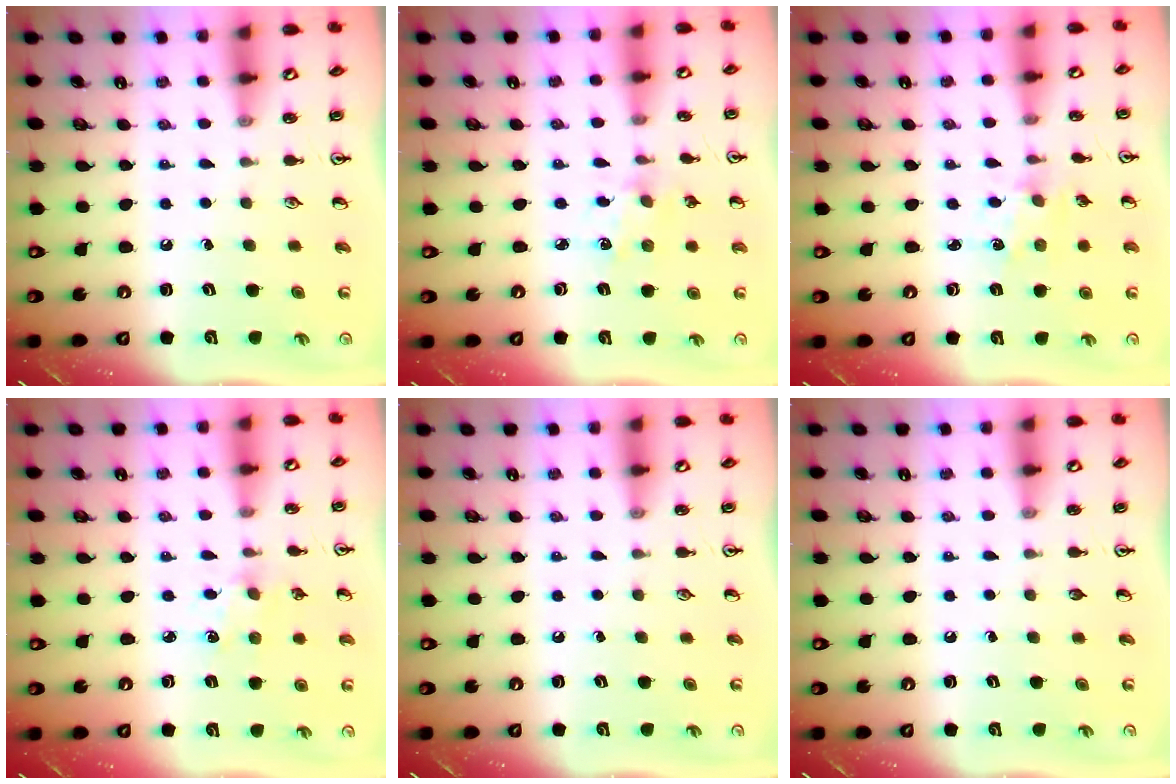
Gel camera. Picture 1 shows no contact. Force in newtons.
{"total": 2.7, "press": 2.7, "slide": 0.4}
{"total": 1.7, "press": 1.7, "slide": 0.3}
{"total": 3.4, "press": 3.3, "slide": 0.5}
{"total": 0.0}
{"total": 0.0}